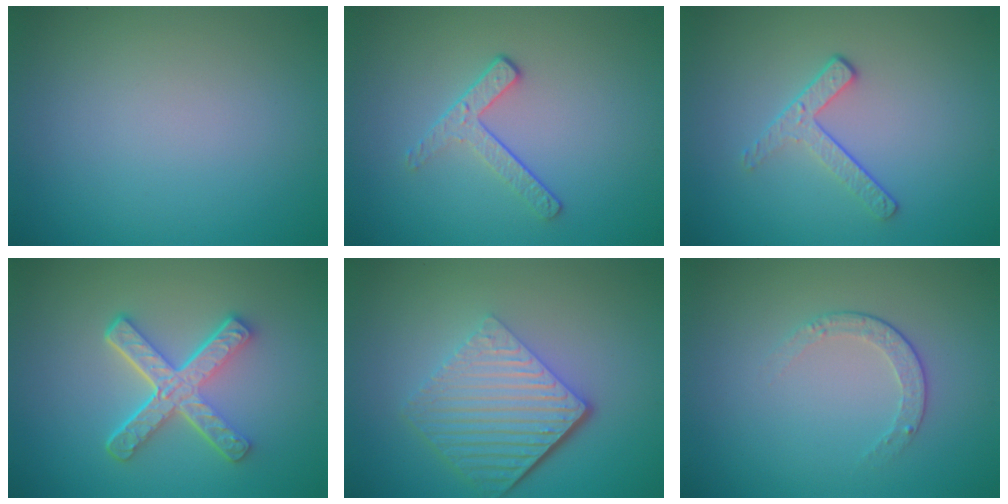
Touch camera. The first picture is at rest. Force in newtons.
{"total": 2.0, "press": 1.4, "slide": 1.5}
{"total": 2.0, "press": 1.4, "slide": 1.5}
{"total": 5.3, "press": 3.7, "slide": 3.9}
{"total": 6.5, "press": 4.4, "slide": 4.8}
{"total": 1.6, "press": 1.2, "slide": 1.1}